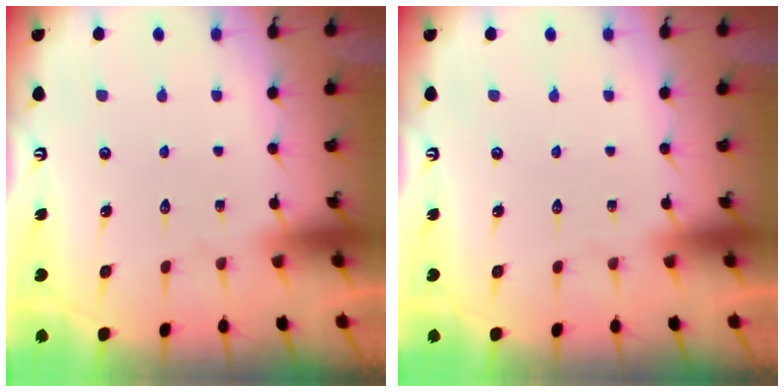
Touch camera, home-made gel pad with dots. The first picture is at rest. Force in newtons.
{"total": 0.0}